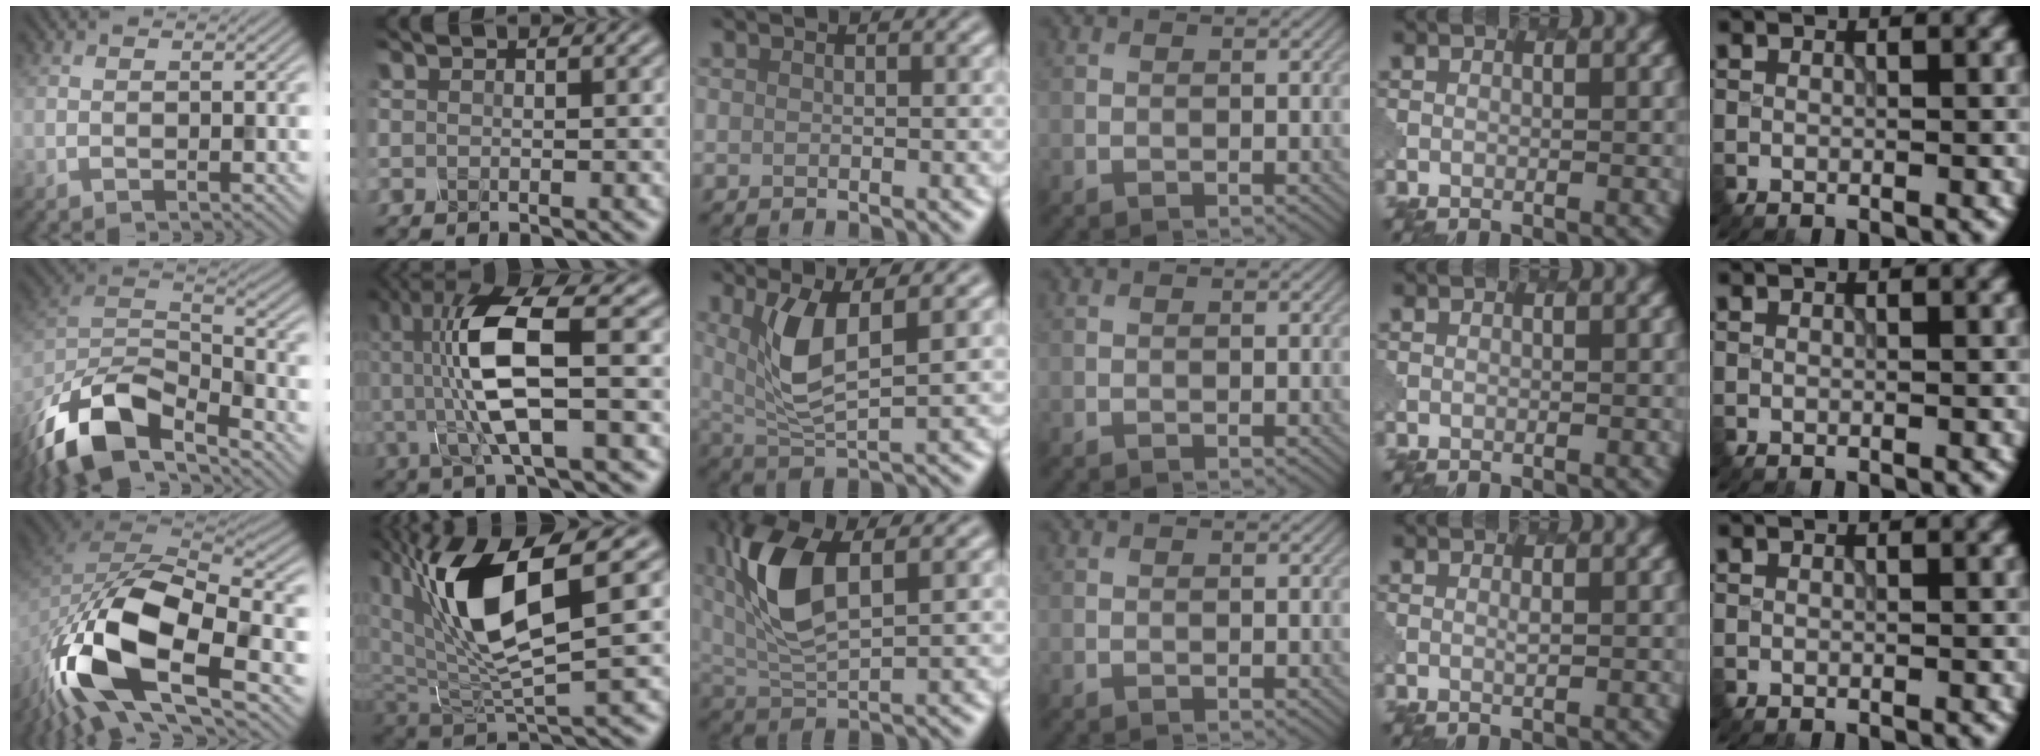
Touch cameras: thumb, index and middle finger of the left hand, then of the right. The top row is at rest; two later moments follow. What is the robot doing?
{"motion": "twist", "object": "rubiks cube"}